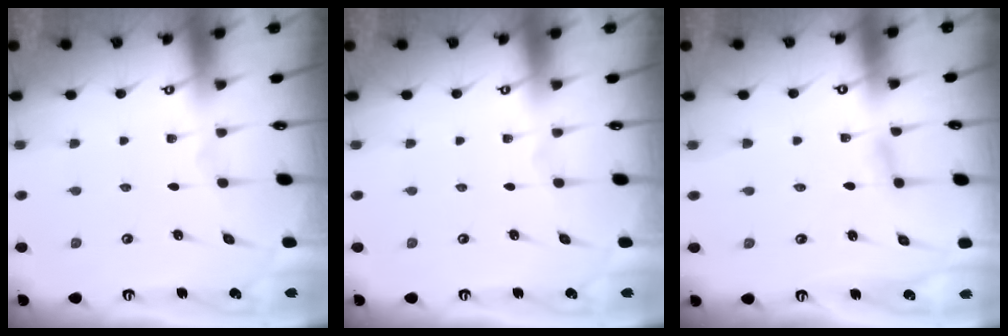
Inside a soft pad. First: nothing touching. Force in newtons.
{"total": 0.0}
{"total": 2.1, "press": 2.0, "slide": 0.2}